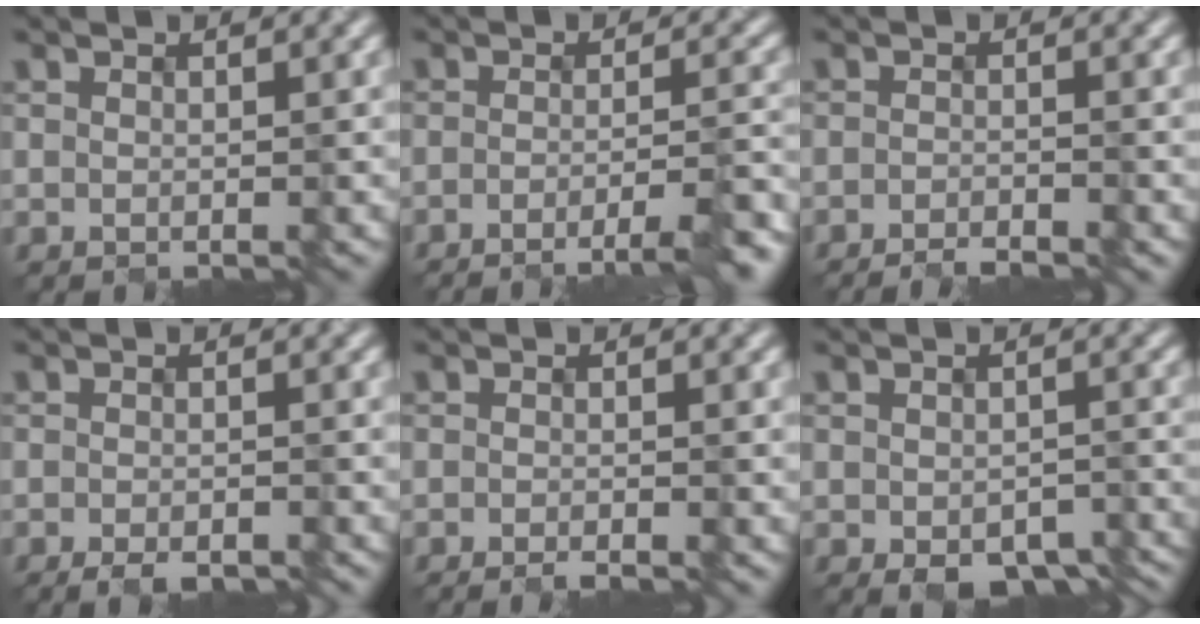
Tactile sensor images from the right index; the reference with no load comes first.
{"total": 5.5, "force": [-3.4, 1.1, 4.2], "torque": [-0.045, 0.001, -0.053]}
{"total": 2.1, "force": [-1.8, 0.2, 0.9], "torque": [-0.006, -0.003, -0.039]}
{"total": 1.7, "force": [-1.4, 0.2, 0.8], "torque": [-0.011, -0.002, -0.024]}
{"total": 1.2, "force": [-0.9, 0.2, 0.8], "torque": [-0.007, -0.002, -0.019]}
{"total": 4.5, "force": [-2.9, 2.3, 2.5], "torque": [-0.027, -0.014, -0.034]}